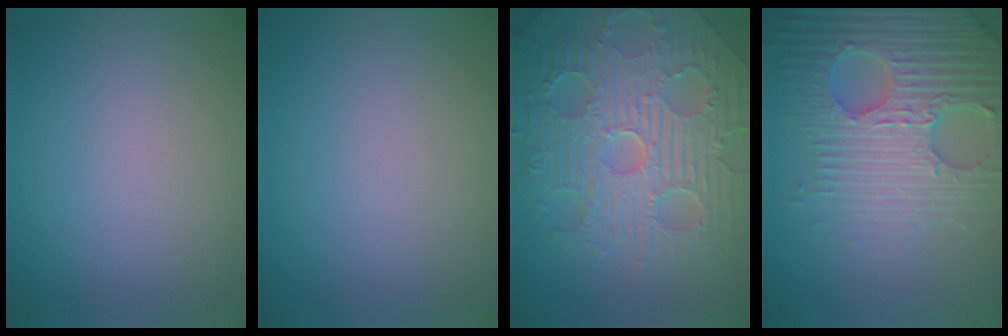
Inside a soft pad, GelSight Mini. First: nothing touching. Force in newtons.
{"total": 0.0}
{"total": 11.2, "press": 7.4, "slide": 8.5}
{"total": 7.3, "press": 7.1, "slide": 1.8}